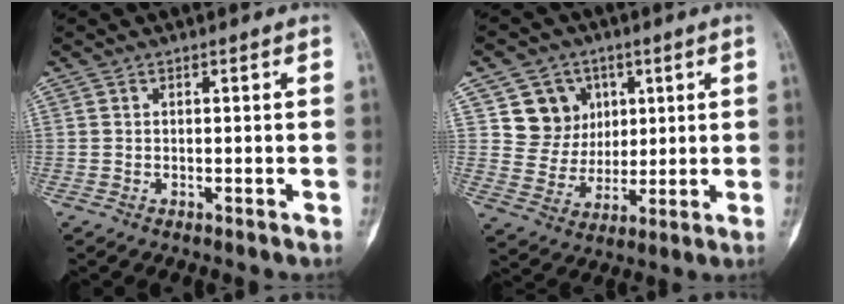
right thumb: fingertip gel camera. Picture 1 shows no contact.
{"total": 9.9, "force": [3.9, 8.9, 2.3], "torque": [0.005, -0.015, 0.075]}